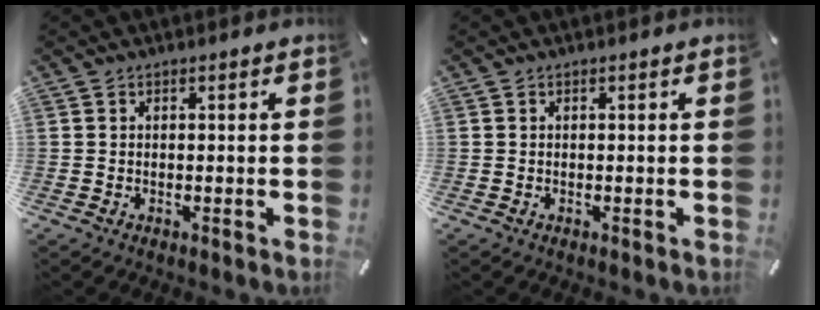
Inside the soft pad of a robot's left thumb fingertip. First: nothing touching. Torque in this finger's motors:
{"motor_torque": [-0.01, 0.01, 0.01, 0.01, 0.00]}